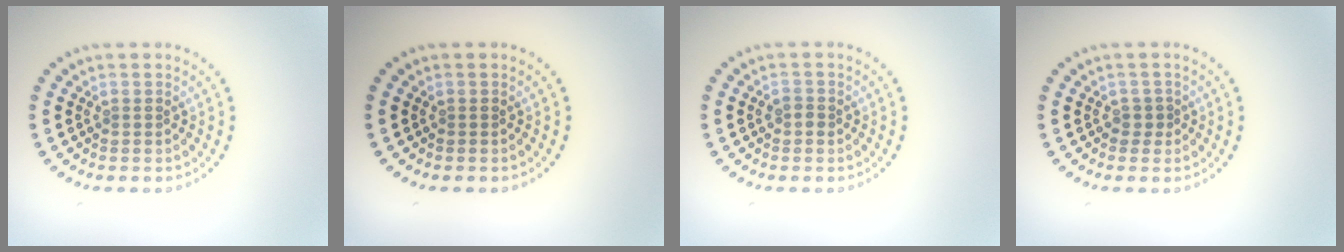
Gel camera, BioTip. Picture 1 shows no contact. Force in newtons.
{"total": 0.0}
{"total": 1.0, "press": 0.9, "slide": 0.3}
{"total": 0.7, "press": 0.5, "slide": 0.5}